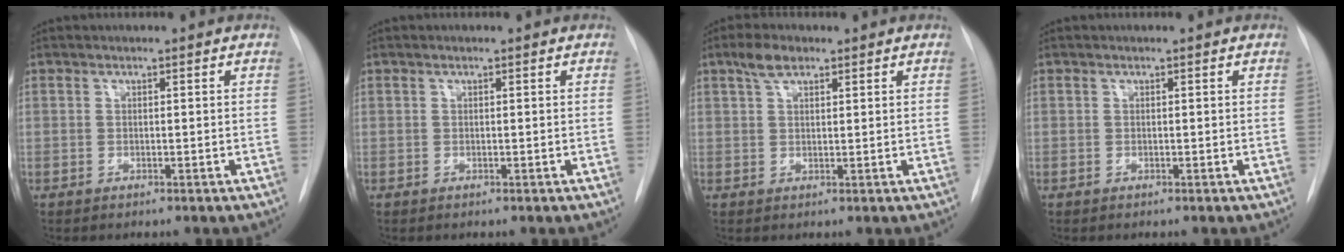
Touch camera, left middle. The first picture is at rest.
{"total": 0.0}
{"total": 3.3, "force": [2.2, 1.4, 2.0], "torque": [-0.043, 0.009, 0.042]}
{"total": 0.0}